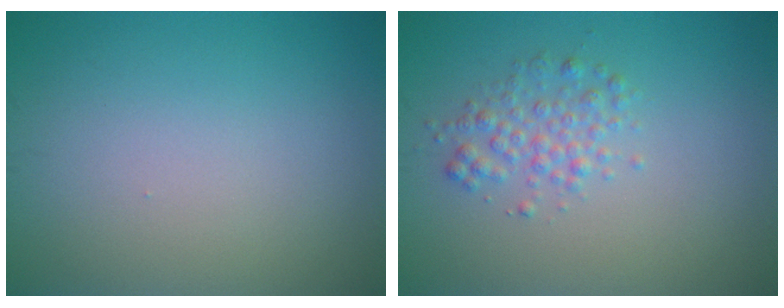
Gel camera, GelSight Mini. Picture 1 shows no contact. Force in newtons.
{"total": 2.2, "press": 2.2, "slide": 0.0}